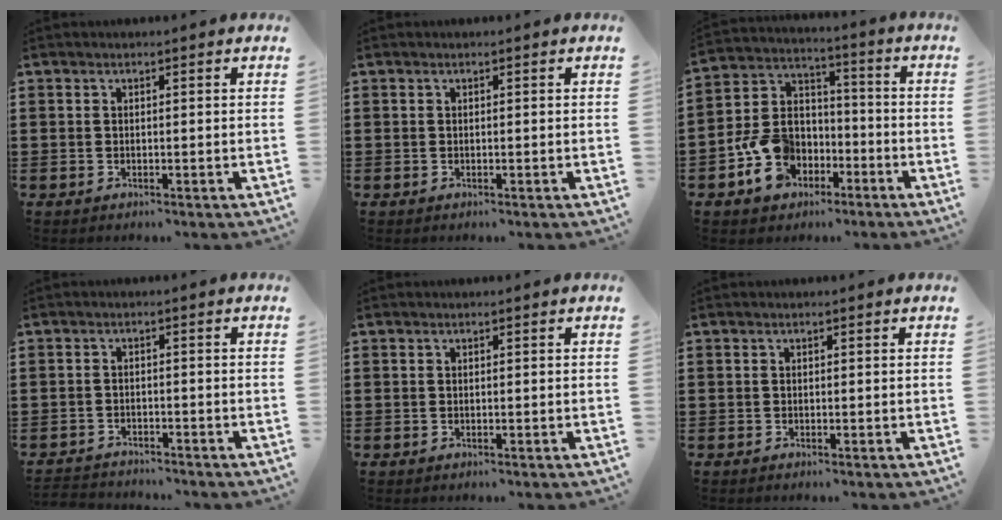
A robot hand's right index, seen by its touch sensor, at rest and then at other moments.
{"total": 0.0}
{"total": 10.3, "force": [-4.3, 8.2, 4.6], "torque": [-0.125, 0.030, -0.078]}
{"total": 1.9, "force": [-1.8, 0.3, -0.3], "torque": [-0.002, 0.003, -0.042]}
{"total": 0.0}
{"total": 0.0}